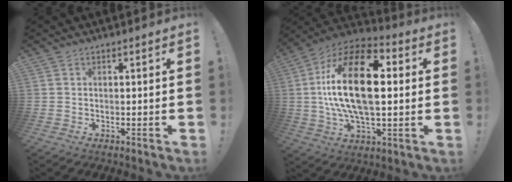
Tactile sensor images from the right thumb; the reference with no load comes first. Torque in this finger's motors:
{"motor_torque": [1.68, 3.33, 2.65, -0.12, 0.79]}